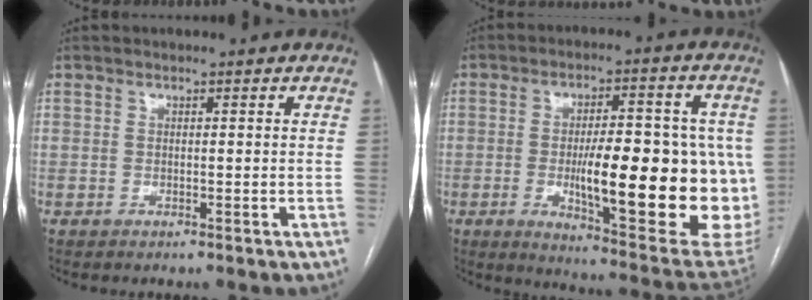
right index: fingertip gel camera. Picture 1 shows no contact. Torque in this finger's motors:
{"motor_torque": [2.05, -0.09, 0.66, 0.21]}